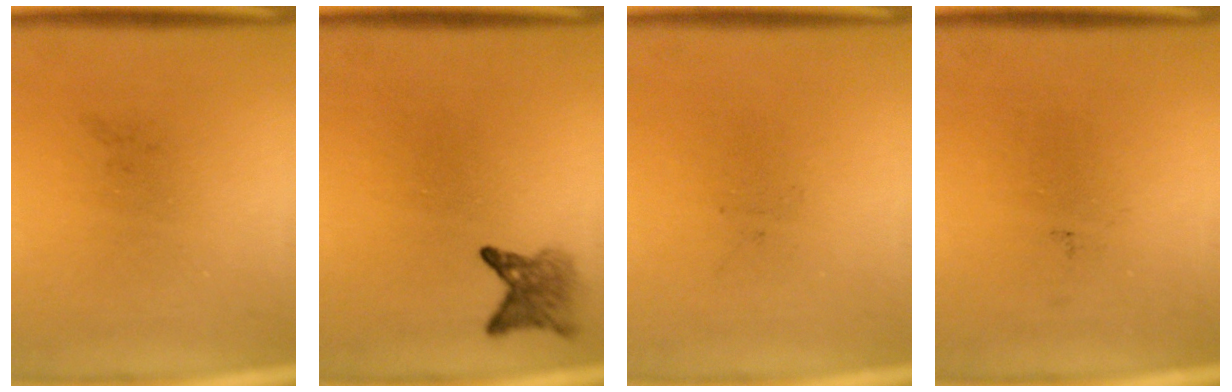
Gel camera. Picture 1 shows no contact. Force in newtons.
{"total": 2.7}
{"total": 0.0}
{"total": 0.0}